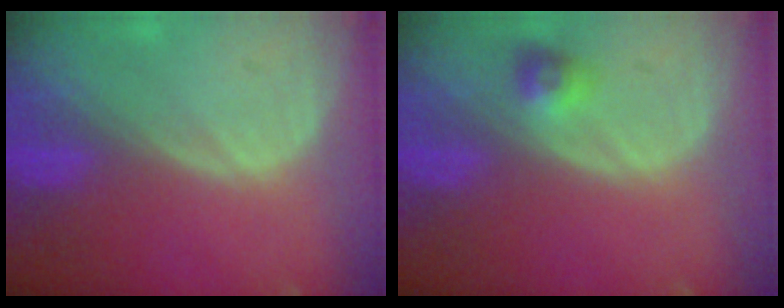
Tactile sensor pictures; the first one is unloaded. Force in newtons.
{"total": 2.9, "press": 2.6, "slide": 1.2}